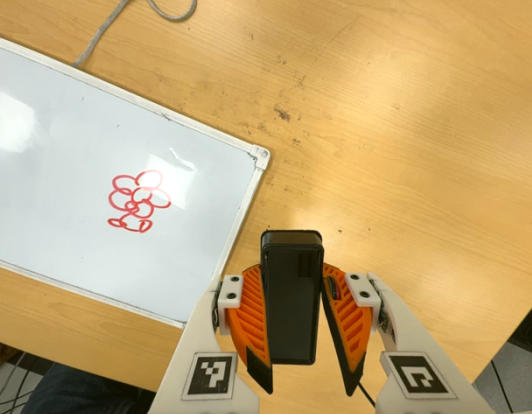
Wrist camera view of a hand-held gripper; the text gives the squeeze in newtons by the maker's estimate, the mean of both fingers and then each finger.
{"total": 8.9, "left": 6.8, "right": 10.9}